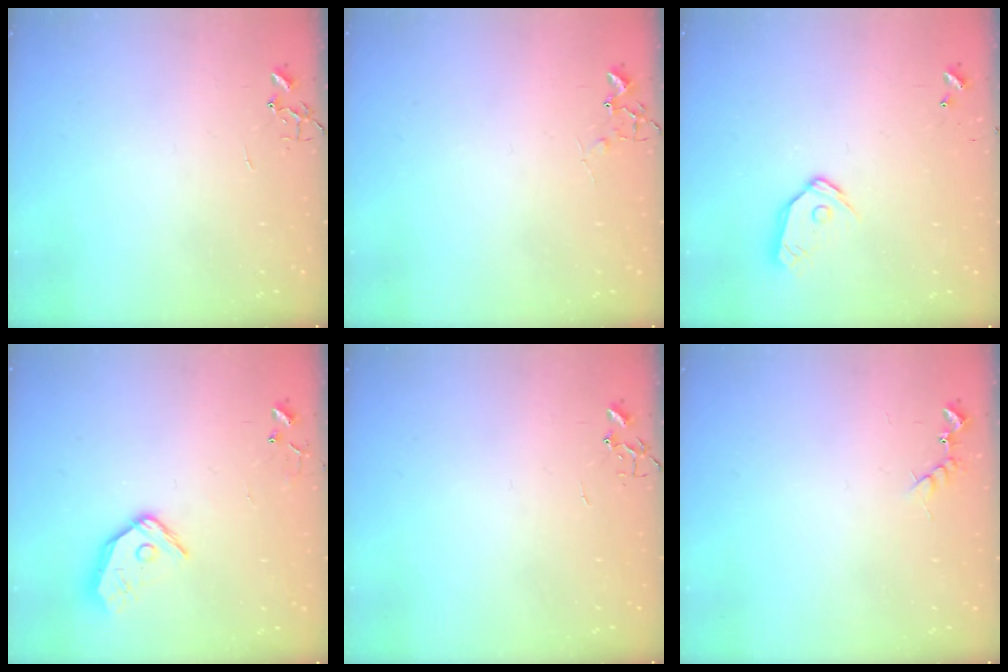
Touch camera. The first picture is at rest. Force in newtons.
{"total": 5.4, "press": 5.3, "slide": 0.8}
{"total": 9.8, "press": 9.8, "slide": 0.9}
{"total": 12.4, "press": 12.2, "slide": 2.1}
{"total": 0.0}
{"total": 6.0, "press": 6.0, "slide": 0.6}